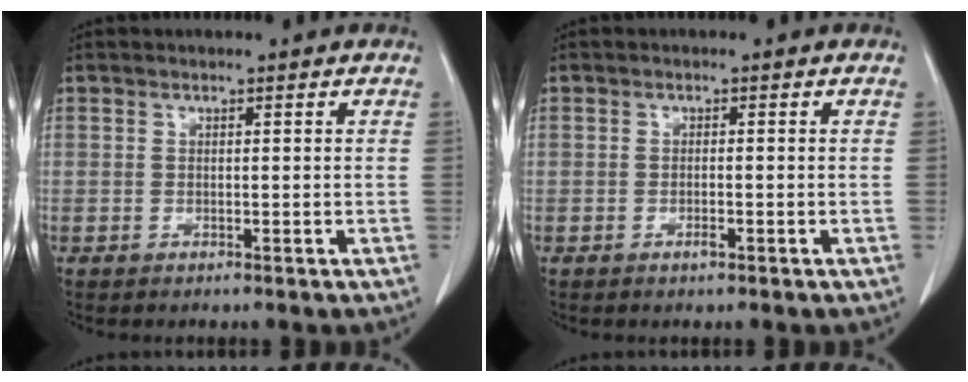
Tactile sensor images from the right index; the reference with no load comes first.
{"total": 1.5, "force": [-0.7, 0.5, 1.2], "torque": [-0.024, 0.000, -0.010]}